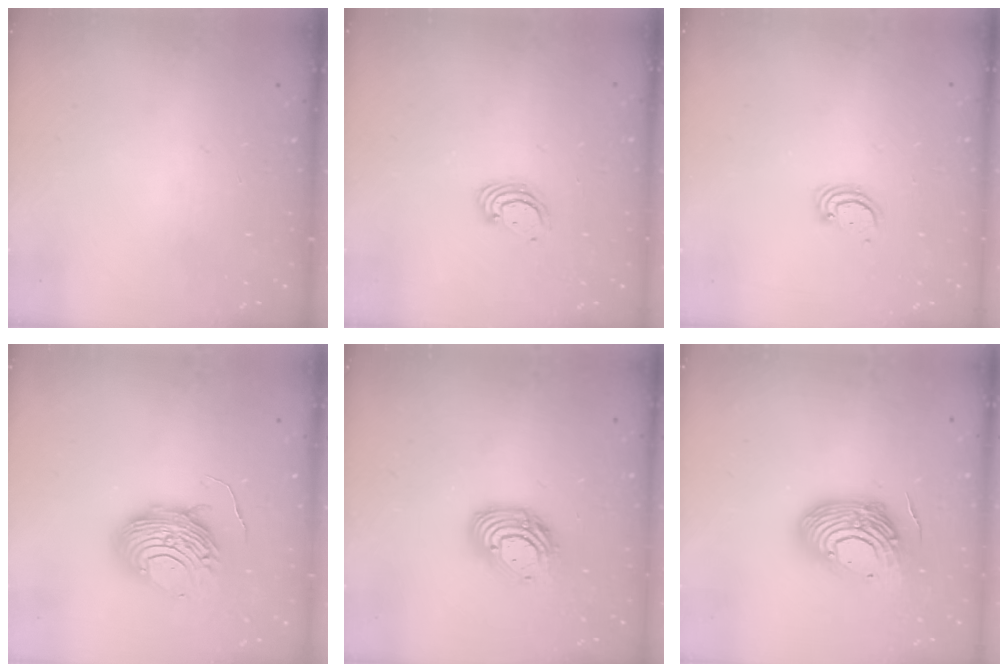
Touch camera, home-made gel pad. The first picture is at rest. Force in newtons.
{"total": 3.3, "press": 3.3, "slide": 0.2}
{"total": 2.6, "press": 2.6, "slide": 0.2}
{"total": 11.6, "press": 11.5, "slide": 1.2}
{"total": 12.0, "press": 11.9, "slide": 1.0}
{"total": 15.1, "press": 15.0, "slide": 1.9}